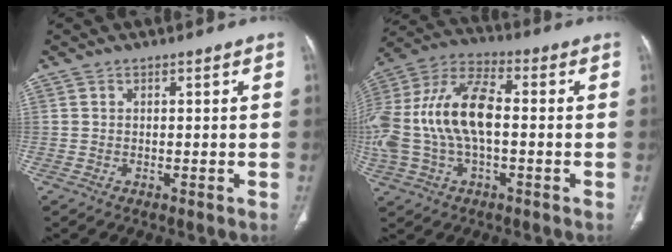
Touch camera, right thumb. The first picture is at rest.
{"total": 20.0, "force": [-0.6, 10.5, 17.0], "torque": [-0.382, 0.034, -0.012]}